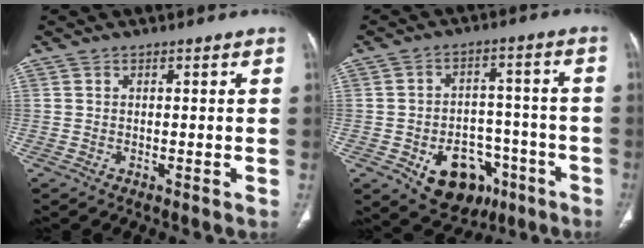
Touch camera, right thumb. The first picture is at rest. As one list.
[{"total": 13.6, "force": [-6.2, 9.7, 7.3], "torque": [-0.067, 0.043, -0.077]}]